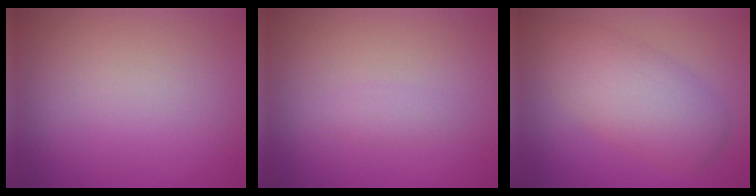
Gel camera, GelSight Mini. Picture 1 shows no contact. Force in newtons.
{"total": 0.9, "press": 0.9, "slide": 0.0}
{"total": 5.4, "press": 5.4, "slide": 0.1}